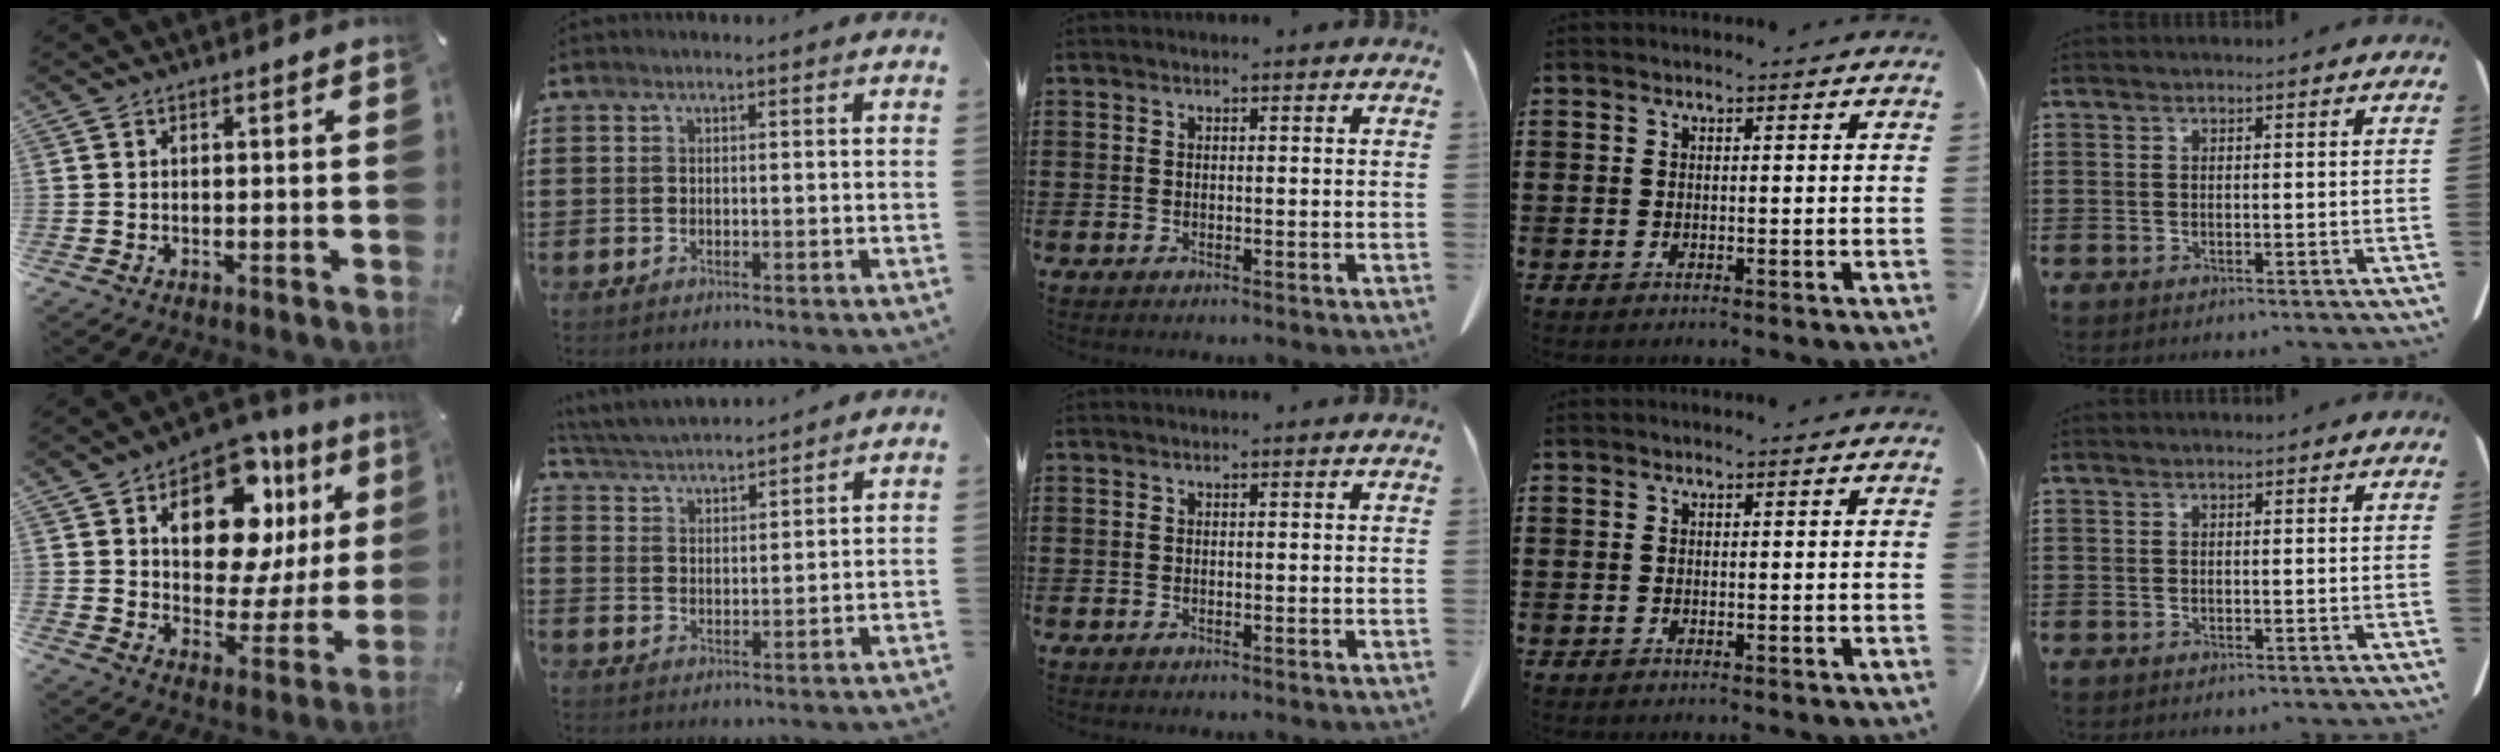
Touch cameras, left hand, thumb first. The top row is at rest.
{"thumb": {"total": 16.3, "force": [7.9, 9.7, 10.5], "torque": [-0.152, -0.043, 0.136]}, "index": {"total": 4.2, "force": [4.2, 0.1, 0.4], "torque": [-0.027, -0.023, 0.073]}}